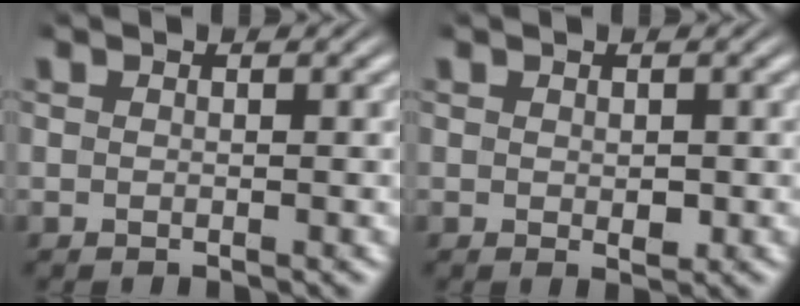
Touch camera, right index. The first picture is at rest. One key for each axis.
{"total": 1.0, "fx": -0.1, "fy": 0.5, "fz": 0.8, "tx": -0.018, "ty": -0.011, "tz": 0.005}